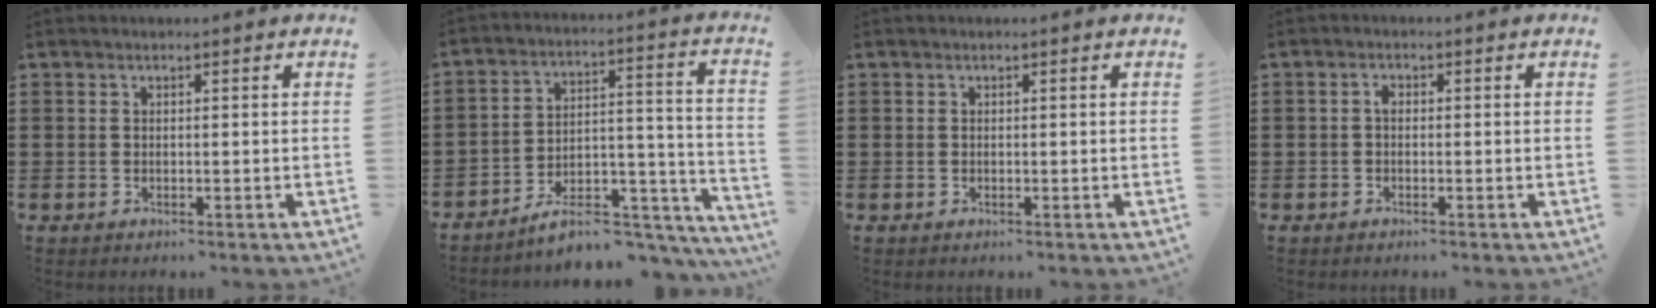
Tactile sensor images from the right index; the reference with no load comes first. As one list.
[{"total": 7.7, "force": [-6.4, 2.7, 3.3], "torque": [-0.044, 0.021, -0.117]}, {"total": 0.0}, {"total": 1.1, "force": [-0.3, 0.7, 0.8], "torque": [-0.019, 0.004, -0.007]}]